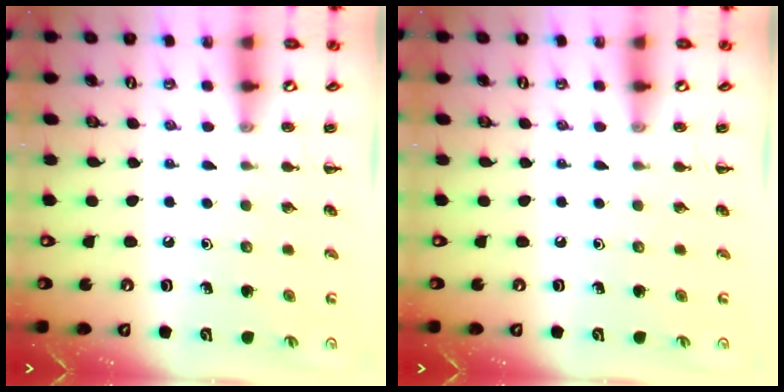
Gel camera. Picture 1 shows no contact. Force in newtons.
{"total": 0.0}